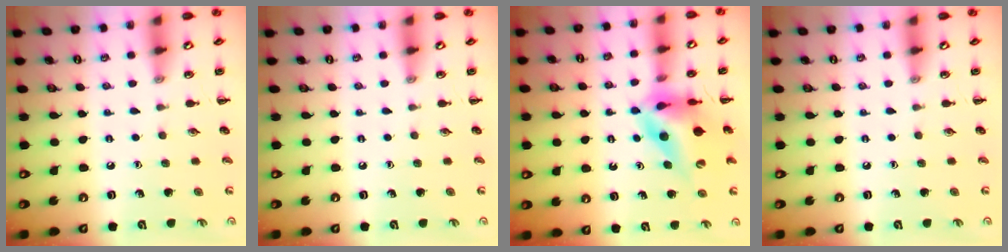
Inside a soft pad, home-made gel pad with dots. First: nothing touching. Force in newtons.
{"total": 0.0}
{"total": 12.0, "press": 11.4, "slide": 3.9}
{"total": 0.0}